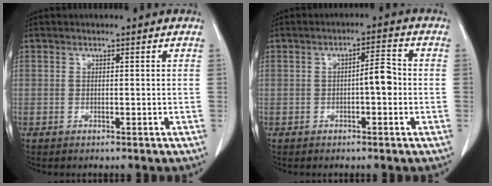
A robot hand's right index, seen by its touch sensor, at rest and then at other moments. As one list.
[{"total": 3.8, "force": [-0.6, 0.8, 3.6], "torque": [-0.052, 0.010, -0.009]}]